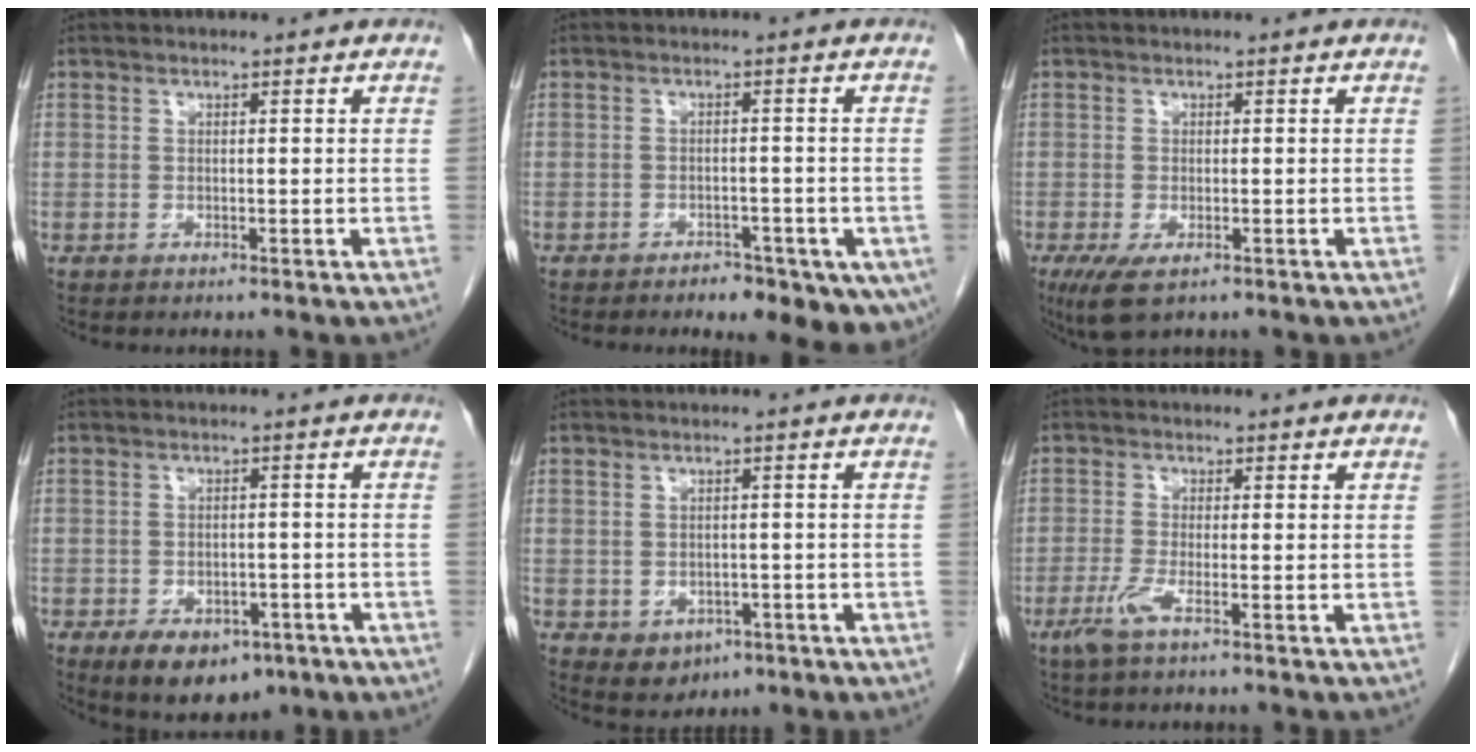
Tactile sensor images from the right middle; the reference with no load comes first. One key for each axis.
{"total": 10.2, "fx": -6.2, "fy": 4.9, "fz": 6.6, "tx": -0.079, "ty": -0.001, "tz": -0.080}
{"total": 4.4, "fx": -2.4, "fy": 1.6, "fz": 3.3, "tx": -0.065, "ty": -0.013, "tz": -0.038}
{"total": 9.4, "fx": -5.4, "fy": 5.5, "fz": 5.4, "tx": -0.077, "ty": 0.002, "tz": -0.072}
{"total": 4.0, "fx": -1.5, "fy": 3.2, "fz": 1.9, "tx": -0.023, "ty": 0.000, "tz": -0.005}
{"total": 3.1, "fx": -1.7, "fy": 0.0, "fz": 2.6, "tx": -0.059, "ty": -0.009, "tz": -0.039}